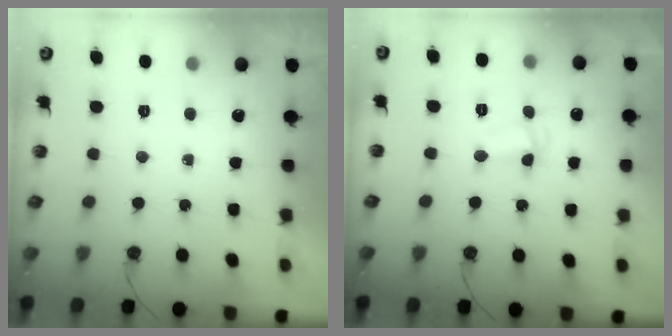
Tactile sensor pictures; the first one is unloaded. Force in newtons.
{"total": 2.9, "press": 2.9, "slide": 0.5}